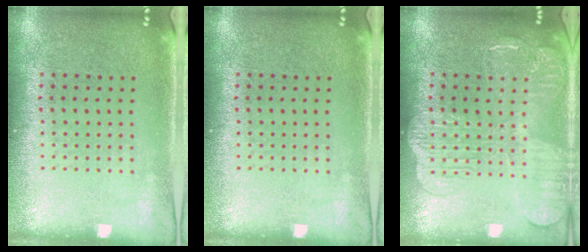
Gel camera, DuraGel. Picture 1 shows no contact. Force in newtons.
{"total": 0.0}
{"total": 2.8, "press": 2.8, "slide": 0.6}